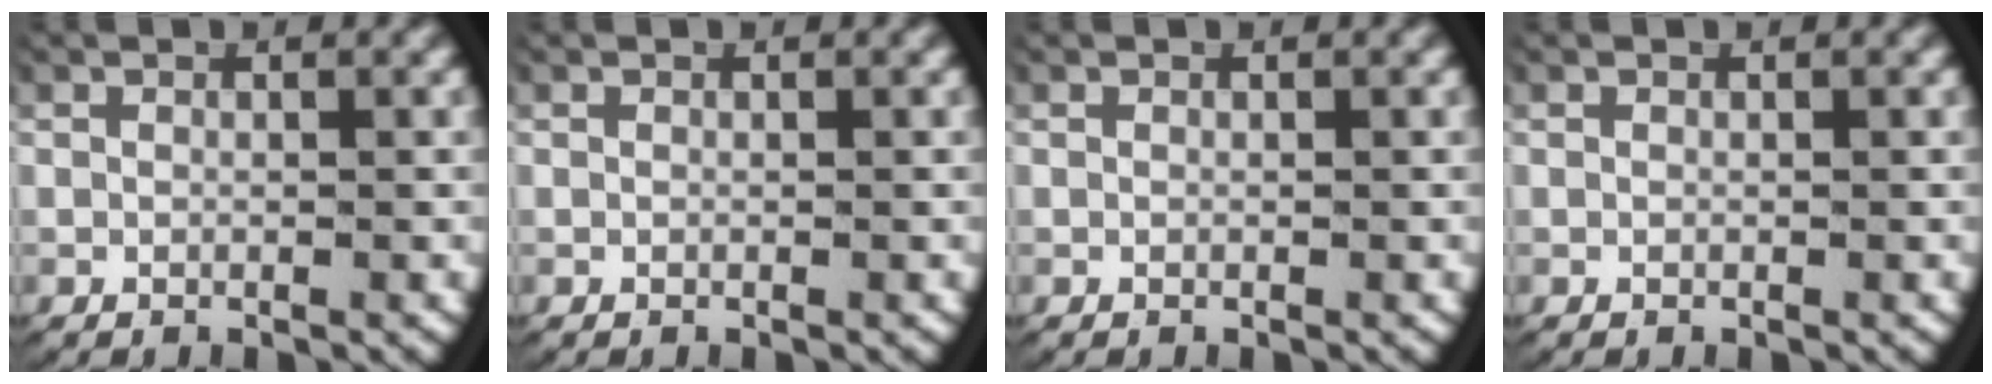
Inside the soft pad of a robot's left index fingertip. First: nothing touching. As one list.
[{"total": 0.0}, {"total": 0.0}, {"total": 0.0}]